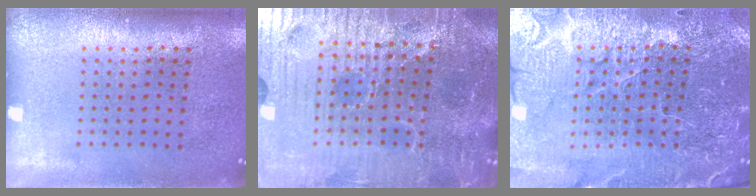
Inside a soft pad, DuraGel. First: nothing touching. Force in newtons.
{"total": 6.2, "press": 5.8, "slide": 2.1}
{"total": 4.2, "press": 4.1, "slide": 0.8}